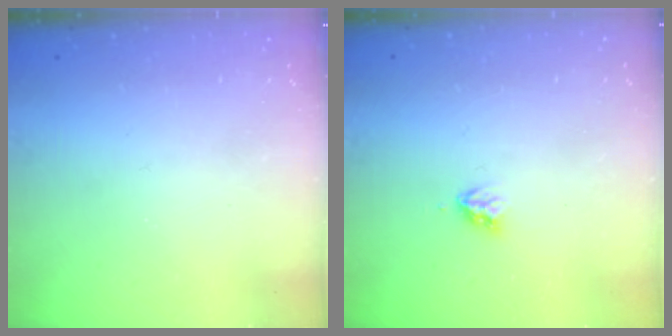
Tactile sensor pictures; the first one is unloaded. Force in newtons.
{"total": 3.2, "press": 3.1, "slide": 0.5}